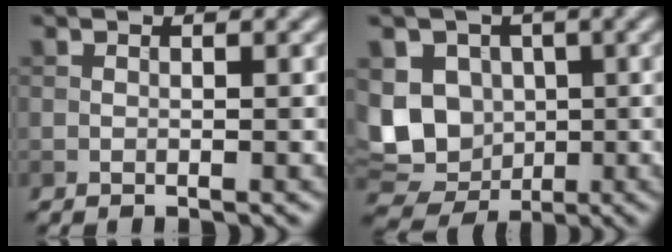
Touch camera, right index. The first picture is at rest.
{"total": 8.2, "force": [0.0, 6.8, 4.6], "torque": [-0.080, -0.011, 0.000]}